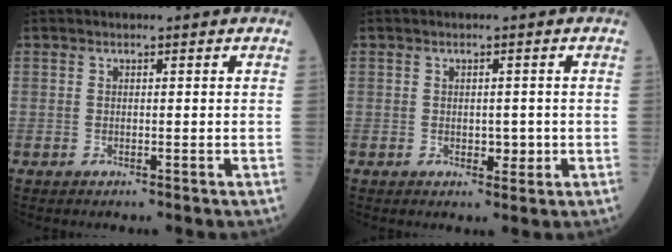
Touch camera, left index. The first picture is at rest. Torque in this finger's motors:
{"motor_torque": [-0.09, -0.15, 0.02, -0.01]}